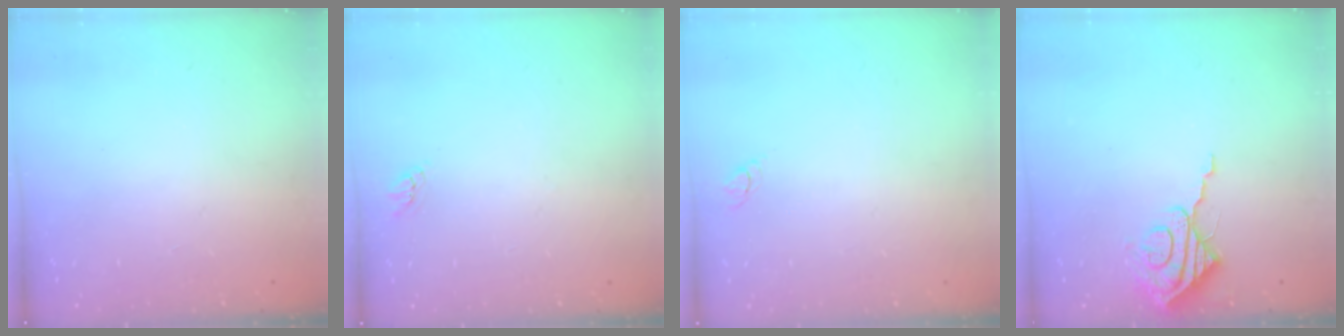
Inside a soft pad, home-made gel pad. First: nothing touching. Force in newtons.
{"total": 2.2, "press": 2.2, "slide": 0.1}
{"total": 3.5, "press": 3.5, "slide": 0.2}
{"total": 8.8, "press": 8.8, "slide": 0.9}